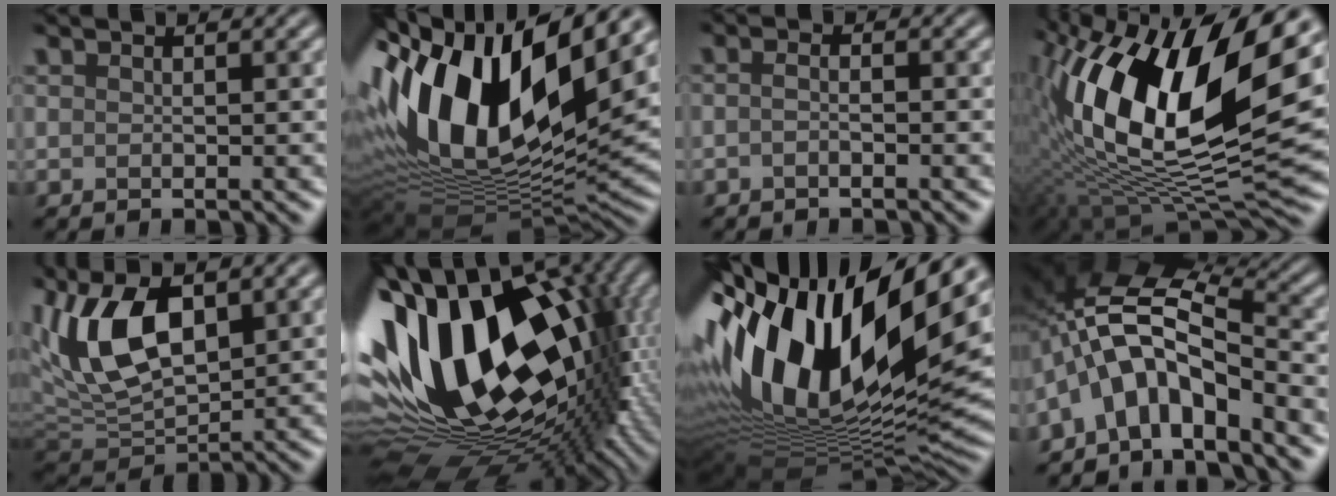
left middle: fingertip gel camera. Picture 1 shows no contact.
{"total": 16.6, "force": [4.8, 8.6, 13.4], "torque": [-0.275, 0.013, 0.086]}
{"total": 0.9, "force": [-0.6, 0.0, 0.6], "torque": [-0.012, 0.003, -0.007]}
{"total": 16.3, "force": [4.9, 7.2, 13.8], "torque": [-0.261, 0.009, 0.089]}
{"total": 8.9, "force": [2.3, 4.4, 7.4], "torque": [-0.157, 0.019, 0.043]}
{"total": 18.9, "force": [1.9, 10.4, 15.6], "torque": [-0.268, 0.008, 0.043]}
{"total": 17.8, "force": [6.0, 7.6, 14.9], "torque": [-0.274, 0.019, 0.103]}
{"total": 8.8, "force": [-3.8, 3.9, 6.9], "torque": [-0.119, 0.028, -0.072]}